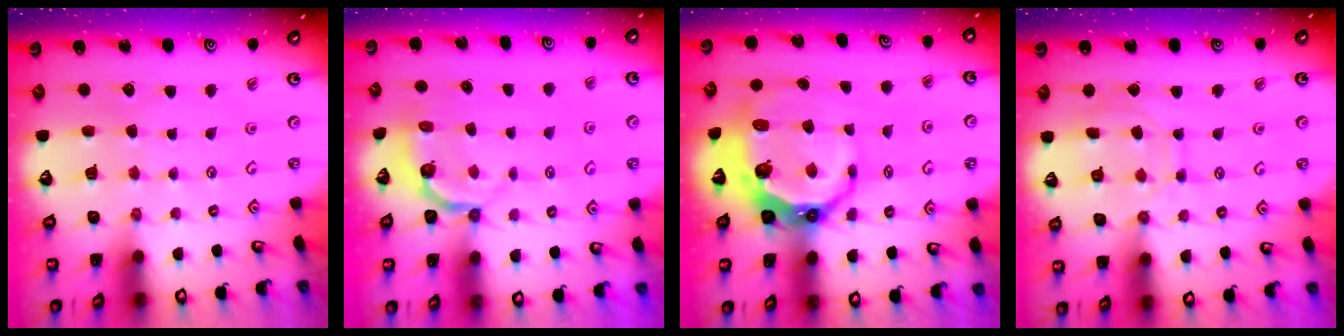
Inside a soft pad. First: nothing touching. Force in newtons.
{"total": 3.4, "press": 2.3, "slide": 2.5}
{"total": 12.1, "press": 11.3, "slide": 4.1}
{"total": 9.2, "press": 9.2, "slide": 0.9}